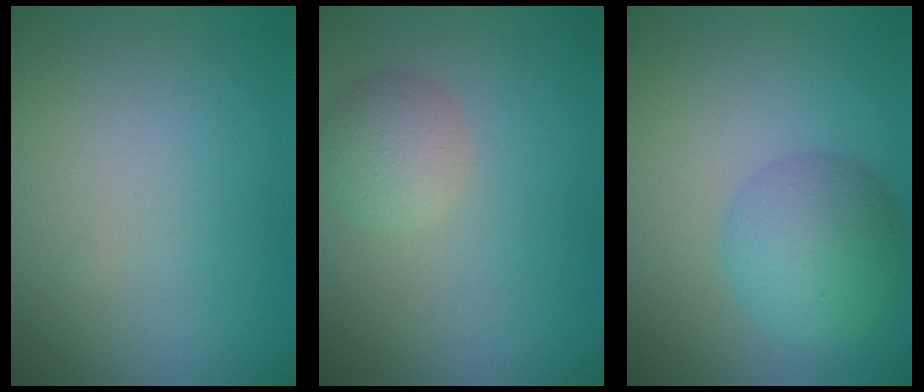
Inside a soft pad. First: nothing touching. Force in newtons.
{"total": 2.7, "press": 2.7, "slide": 0.1}
{"total": 5.1, "press": 5.1, "slide": 0.1}